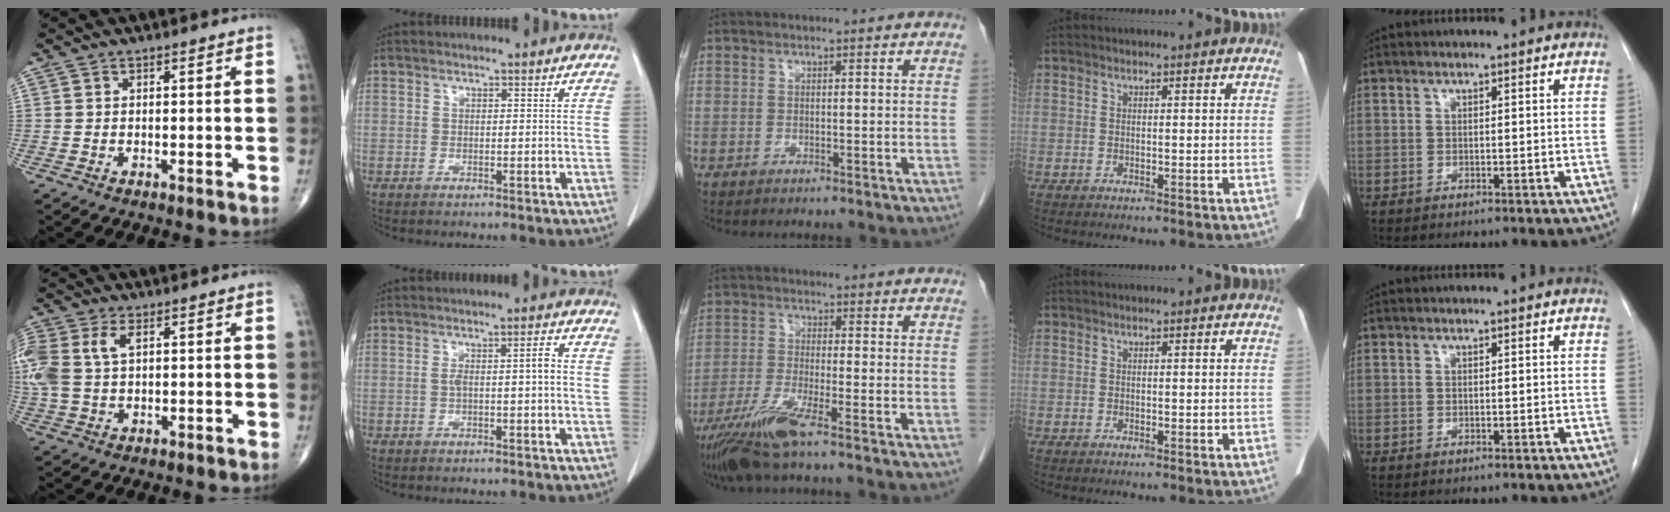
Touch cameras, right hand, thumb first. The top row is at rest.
{"thumb": {"total": 11.7, "force": [2.8, 7.3, 8.8], "torque": [-0.245, 0.014, 0.058]}, "index": {"total": 3.0, "force": [-0.1, 0.2, 3.0], "torque": [-0.053, 0.009, -0.001]}, "middle": {"total": 7.8, "force": [-5.3, -0.3, 5.7], "torque": [-0.116, -0.025, -0.105]}}